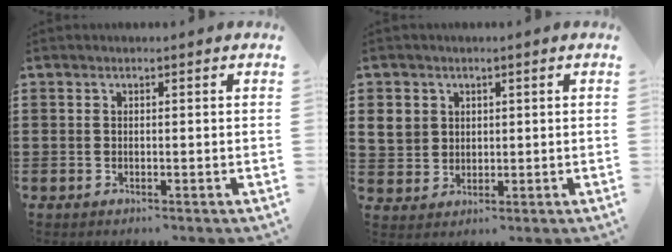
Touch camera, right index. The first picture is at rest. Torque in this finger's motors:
{"motor_torque": [0.84, 0.62, 0.11, 0.05]}